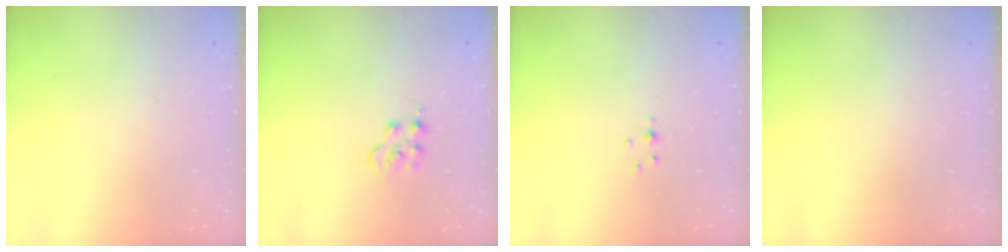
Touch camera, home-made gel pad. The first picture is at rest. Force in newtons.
{"total": 4.2, "press": 4.2, "slide": 0.4}
{"total": 2.3, "press": 1.9, "slide": 1.3}
{"total": 0.0}